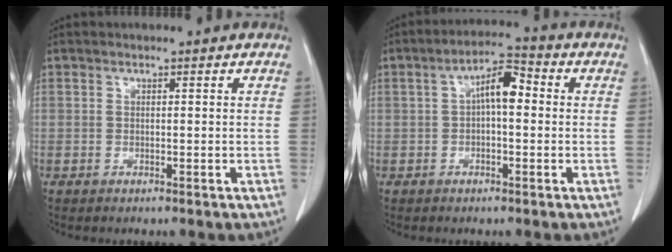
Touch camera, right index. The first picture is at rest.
{"total": 6.0, "force": [0.5, 2.1, 5.6], "torque": [-0.099, 0.028, 0.004]}